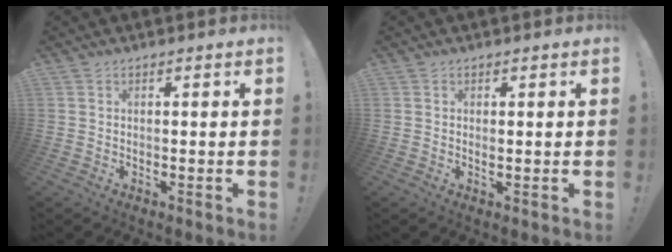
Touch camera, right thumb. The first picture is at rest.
{"total": 0.7, "force": [0.3, 0.3, 0.5], "torque": [-0.009, 0.000, 0.004]}